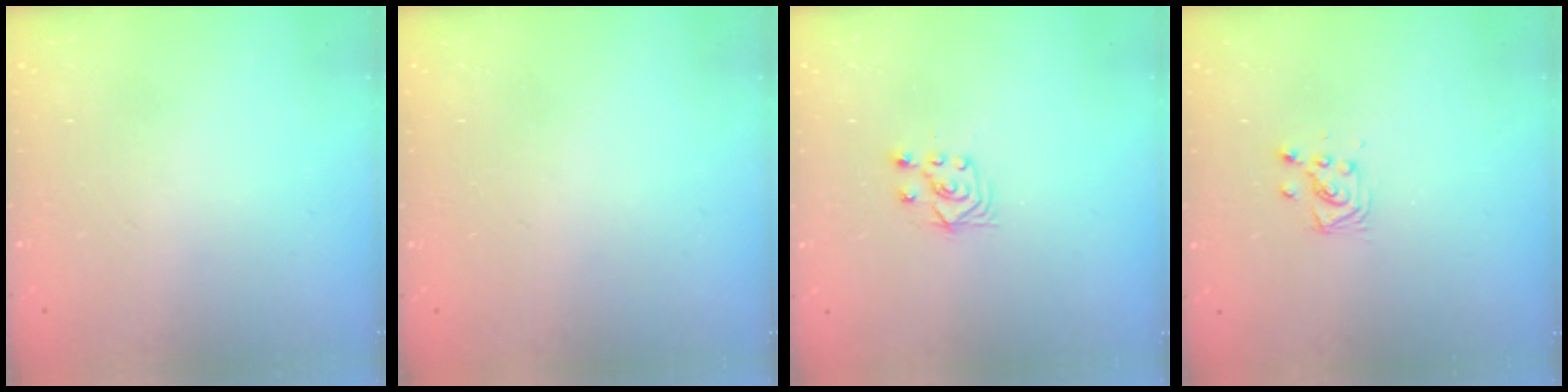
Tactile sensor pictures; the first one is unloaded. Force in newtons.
{"total": 0.0}
{"total": 3.4, "press": 3.2, "slide": 0.9}
{"total": 4.3, "press": 4.2, "slide": 0.5}